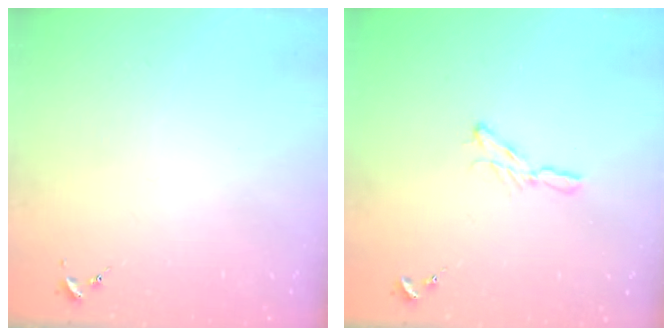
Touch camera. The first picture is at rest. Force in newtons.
{"total": 5.7, "press": 5.7, "slide": 0.3}